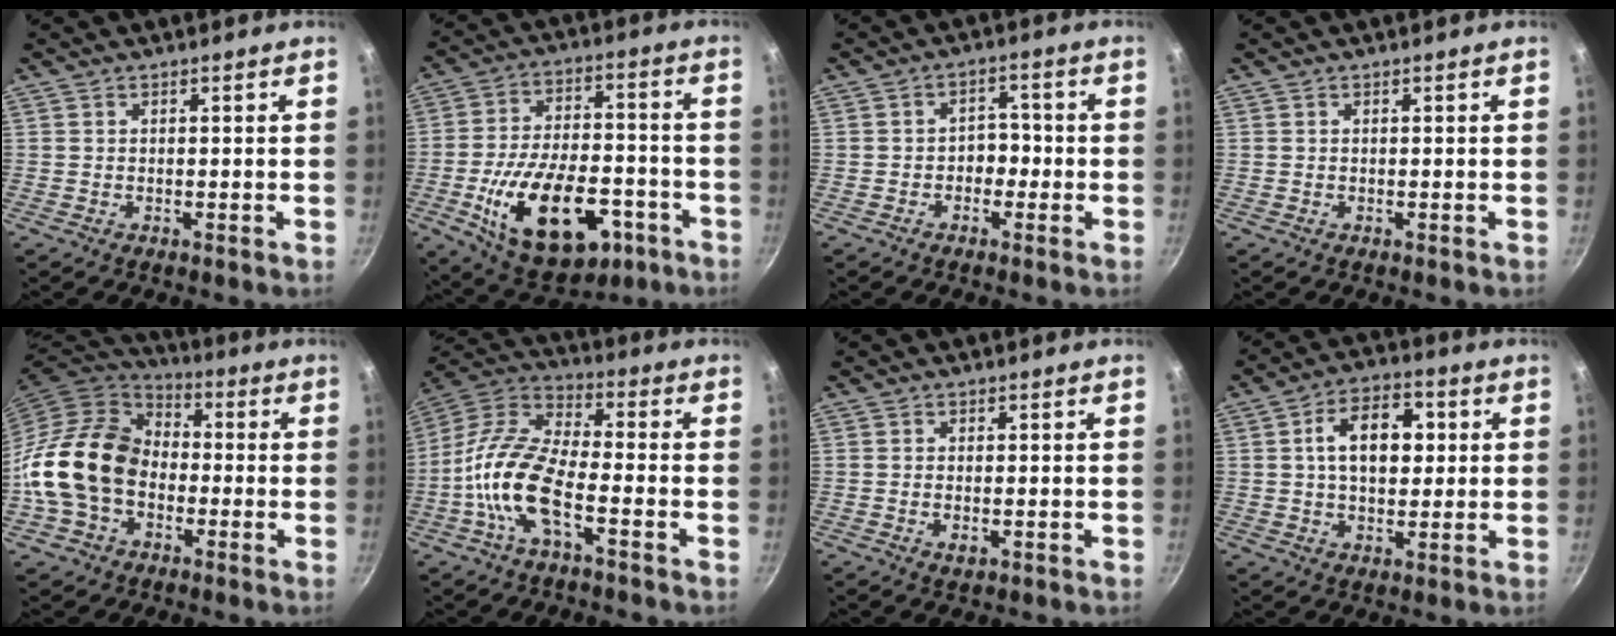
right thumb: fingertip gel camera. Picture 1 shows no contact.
{"total": 22.4, "force": [-8.2, 12.4, 16.8], "torque": [-0.262, 0.038, -0.116]}
{"total": 3.8, "force": [-1.1, 2.9, 2.2], "torque": [0.004, 0.018, -0.021]}
{"total": 0.0}
{"total": 17.9, "force": [-3.0, 13.4, 11.6], "torque": [-0.182, 0.041, -0.069]}
{"total": 13.9, "force": [-5.1, 5.4, 11.7], "torque": [-0.231, 0.043, -0.116]}
{"total": 1.8, "force": [-0.6, 0.9, 1.5], "torque": [-0.028, -0.003, -0.008]}
{"total": 11.7, "force": [1.9, 7.5, 8.8], "torque": [-0.109, 0.012, 0.021]}